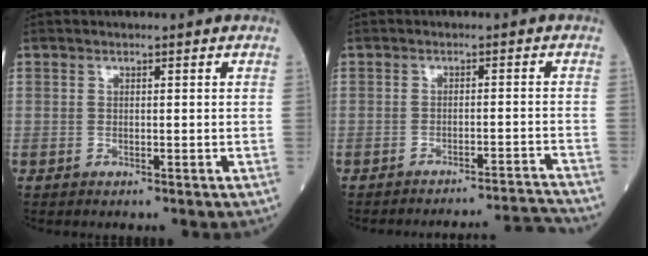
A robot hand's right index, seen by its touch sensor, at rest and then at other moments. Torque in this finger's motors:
{"motor_torque": [-0.17, -0.06, 0.18, 0.05]}